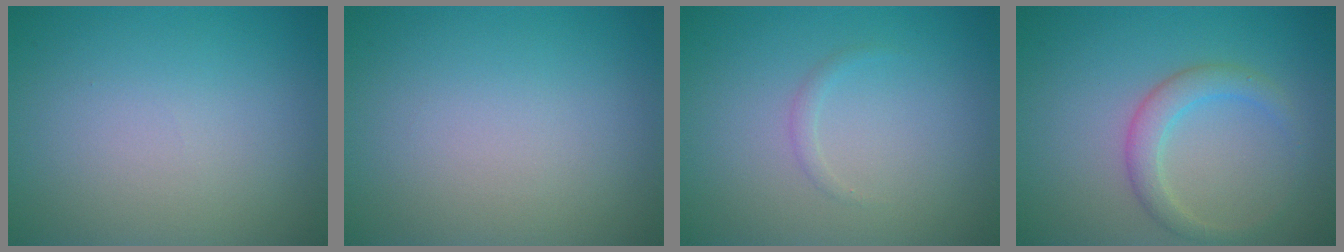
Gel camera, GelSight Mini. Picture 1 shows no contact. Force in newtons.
{"total": 0.0}
{"total": 0.7, "press": 0.7, "slide": 0.0}
{"total": 2.5, "press": 2.5, "slide": 0.1}